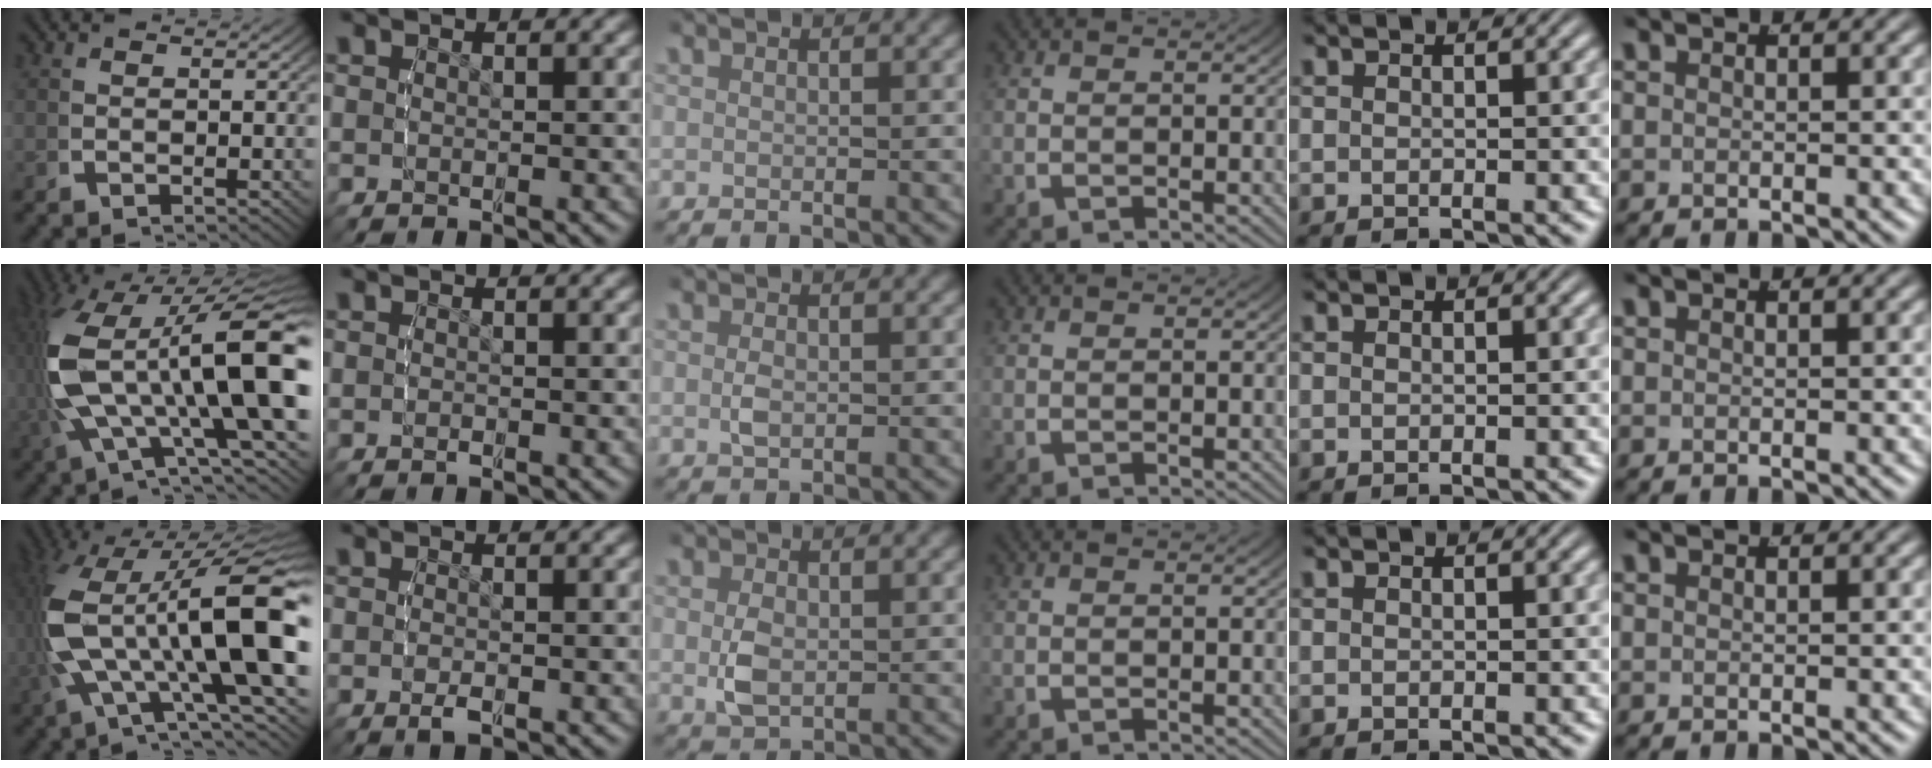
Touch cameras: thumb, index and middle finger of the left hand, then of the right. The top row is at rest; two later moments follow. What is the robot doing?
{"motion": "lift_and_place", "object": "button"}